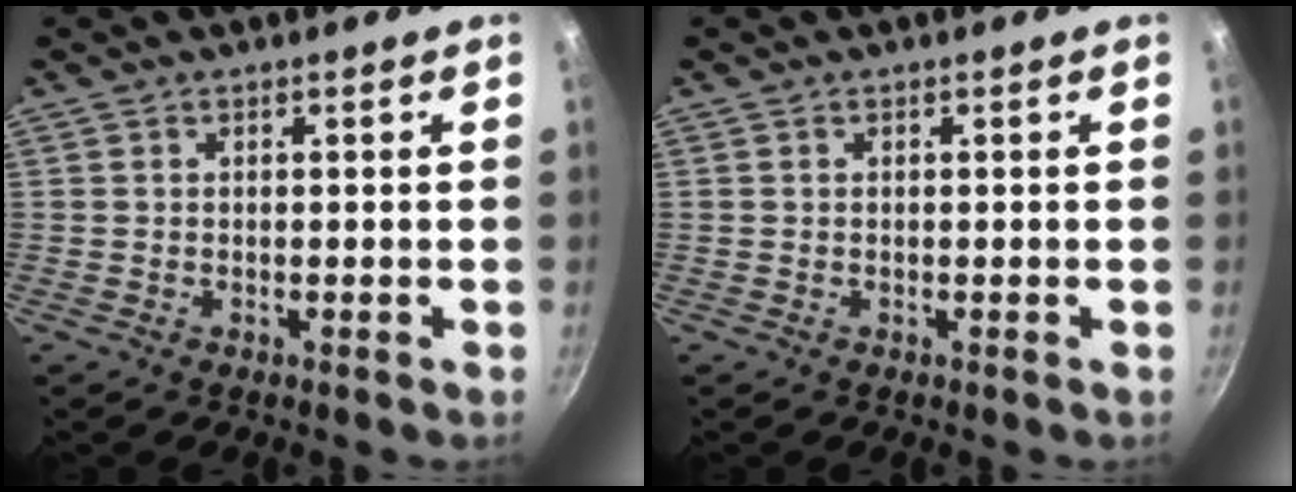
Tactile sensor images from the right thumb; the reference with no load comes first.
{"total": 0.0}